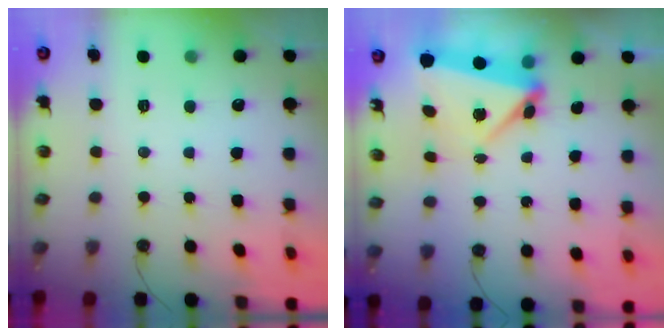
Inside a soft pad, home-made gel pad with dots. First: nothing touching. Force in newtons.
{"total": 7.8, "press": 4.9, "slide": 6.0}